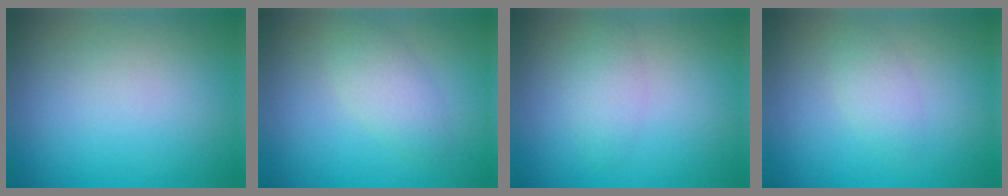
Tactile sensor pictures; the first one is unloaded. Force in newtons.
{"total": 2.7, "press": 2.6, "slide": 0.1}
{"total": 2.1, "press": 2.1, "slide": 0.0}
{"total": 1.7, "press": 1.7, "slide": 0.1}